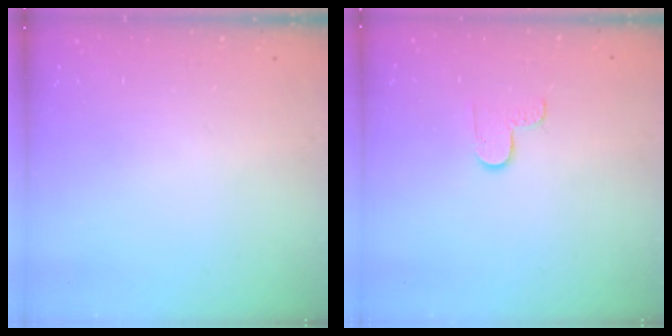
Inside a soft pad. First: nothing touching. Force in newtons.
{"total": 3.3, "press": 3.3, "slide": 0.4}